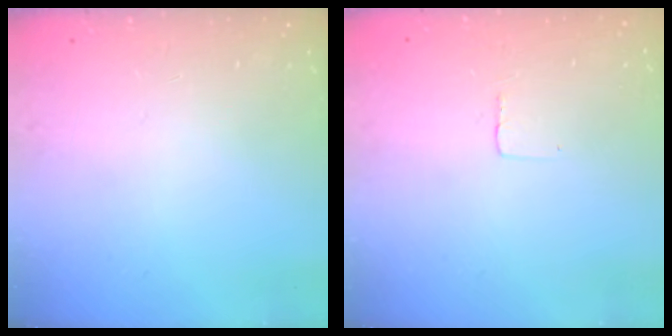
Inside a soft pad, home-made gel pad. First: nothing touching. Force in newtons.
{"total": 1.9, "press": 1.9, "slide": 0.1}